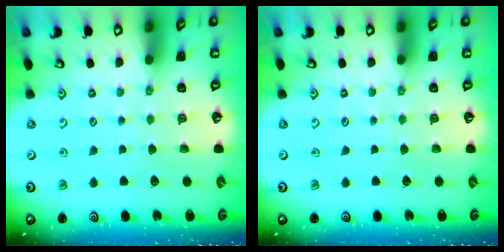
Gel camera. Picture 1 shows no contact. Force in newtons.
{"total": 0.0}